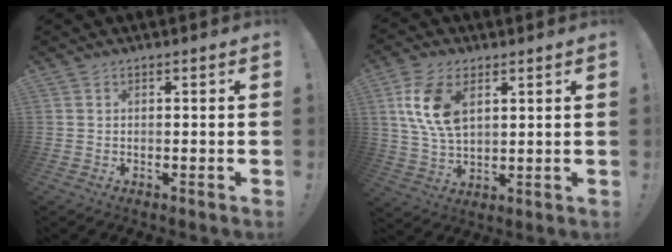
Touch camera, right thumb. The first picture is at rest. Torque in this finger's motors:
{"motor_torque": [2.10, 2.31, 0.76, -0.65, 0.36]}